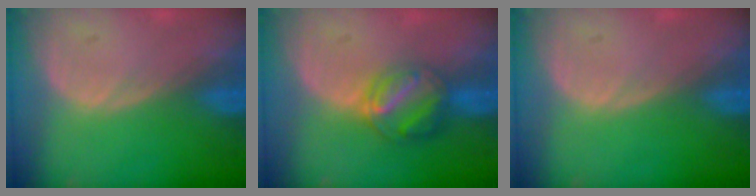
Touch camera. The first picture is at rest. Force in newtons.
{"total": 6.3, "press": 5.6, "slide": 2.8}
{"total": 0.0}